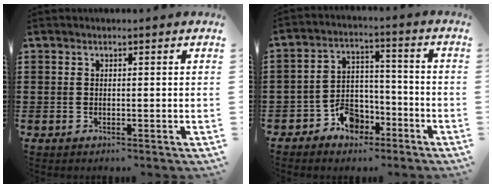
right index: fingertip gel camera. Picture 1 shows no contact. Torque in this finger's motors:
{"motor_torque": [0.02, -0.05, 0.10, 0.07]}